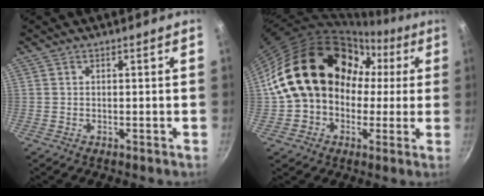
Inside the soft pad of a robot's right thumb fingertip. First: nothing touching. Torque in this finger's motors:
{"motor_torque": [-1.17, 3.55, 1.58, -1.19, 0.48]}